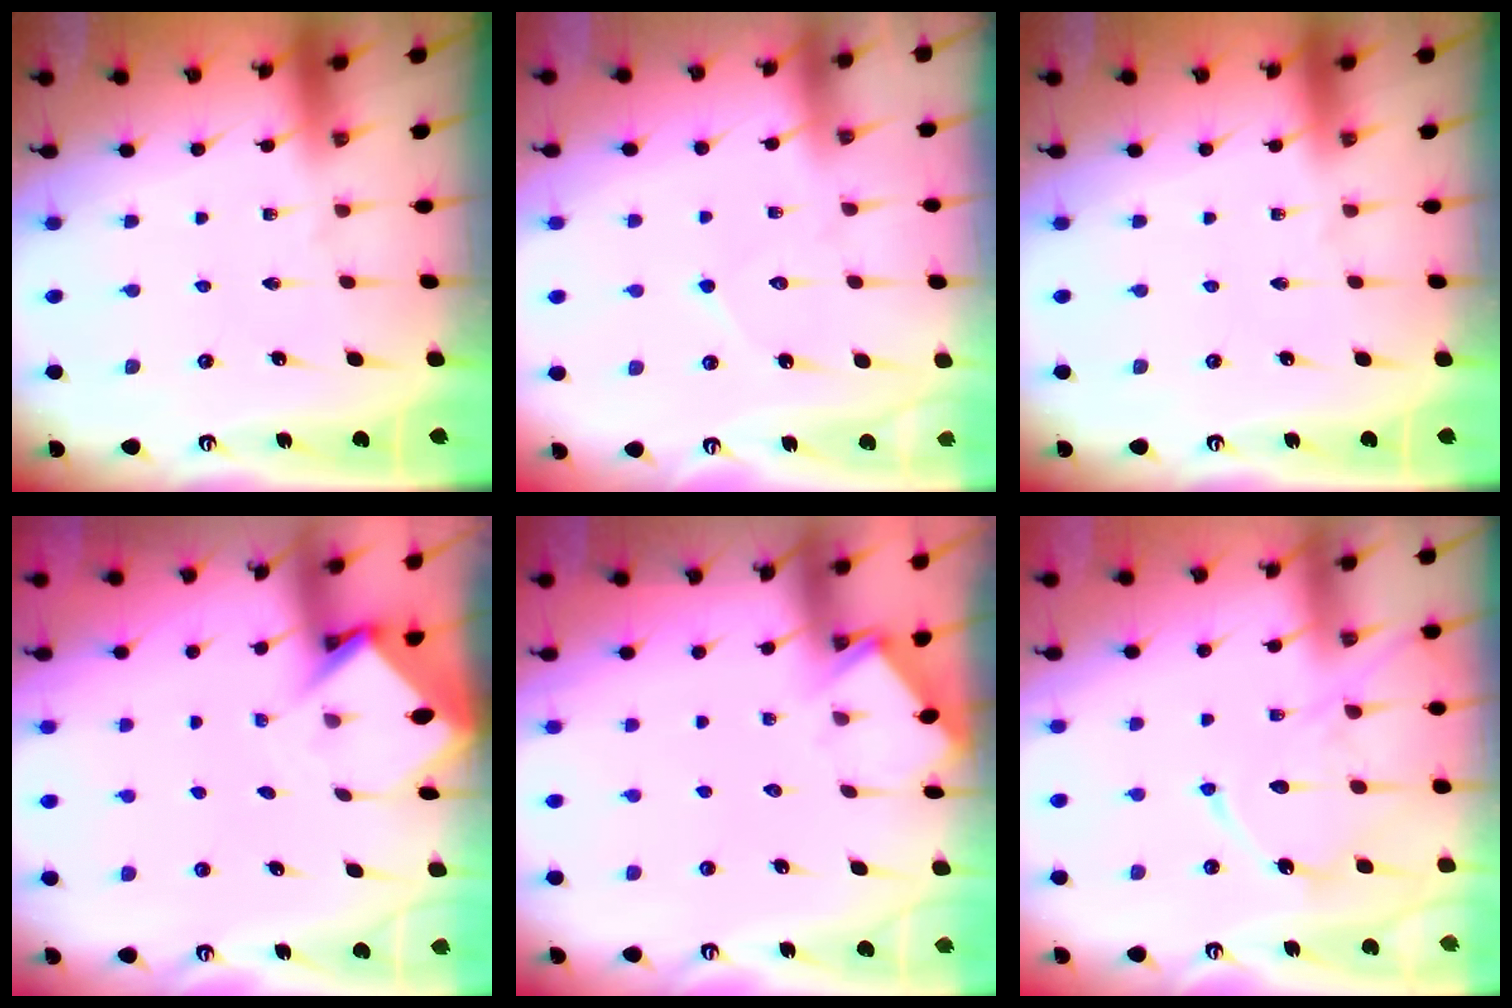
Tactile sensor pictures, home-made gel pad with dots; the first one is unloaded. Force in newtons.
{"total": 5.5, "press": 5.5, "slide": 0.5}
{"total": 0.0}
{"total": 3.4, "press": 3.4, "slide": 0.3}
{"total": 4.4, "press": 4.4, "slide": 0.5}
{"total": 13.5, "press": 13.5, "slide": 1.2}